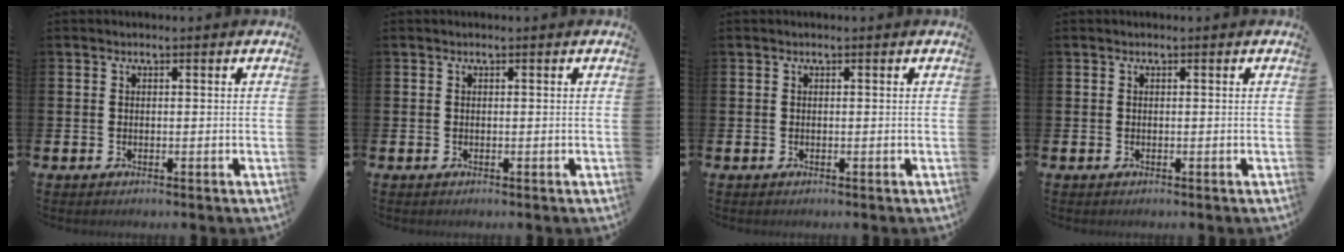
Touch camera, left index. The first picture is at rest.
{"total": 0.0}
{"total": 0.0}
{"total": 0.0}